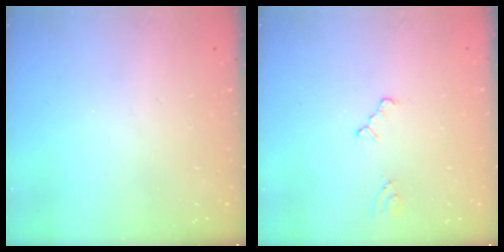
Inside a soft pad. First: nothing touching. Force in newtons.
{"total": 2.0, "press": 2.0, "slide": 0.3}